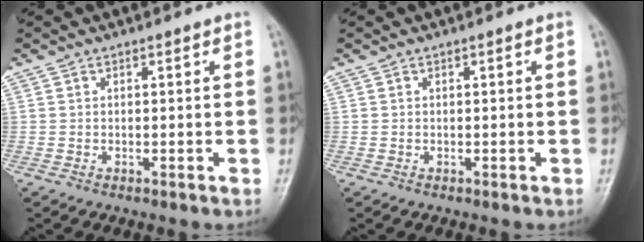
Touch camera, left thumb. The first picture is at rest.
{"total": 0.0}